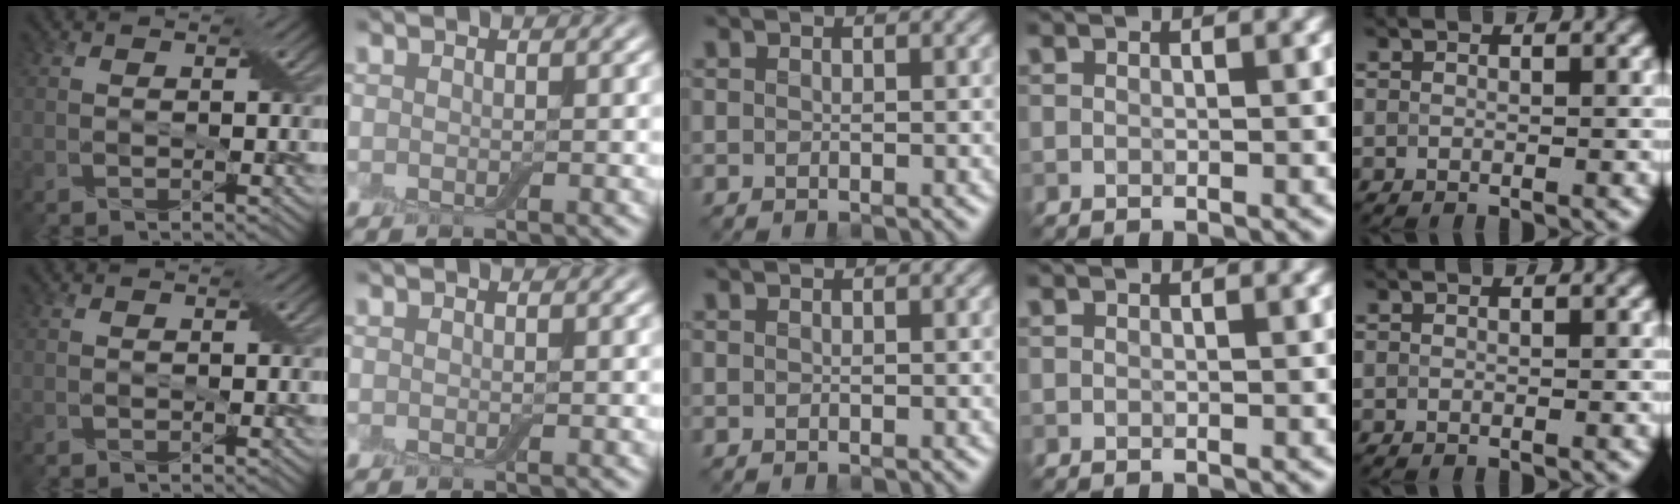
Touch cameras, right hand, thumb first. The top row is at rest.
{}